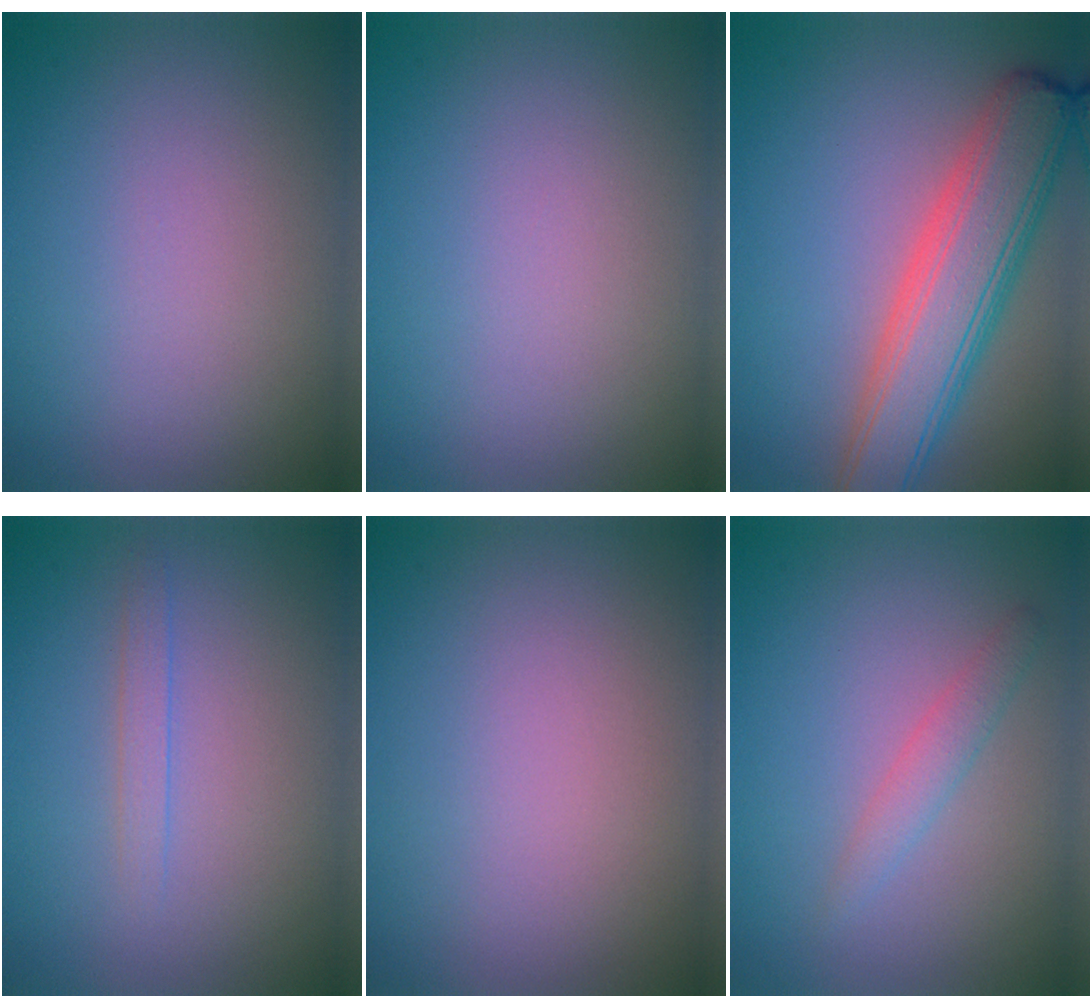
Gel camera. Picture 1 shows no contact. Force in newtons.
{"total": 0.0}
{"total": 7.6, "press": 7.6, "slide": 0.4}
{"total": 1.1, "press": 1.1, "slide": 0.0}
{"total": 0.0}
{"total": 1.6, "press": 1.6, "slide": 0.0}